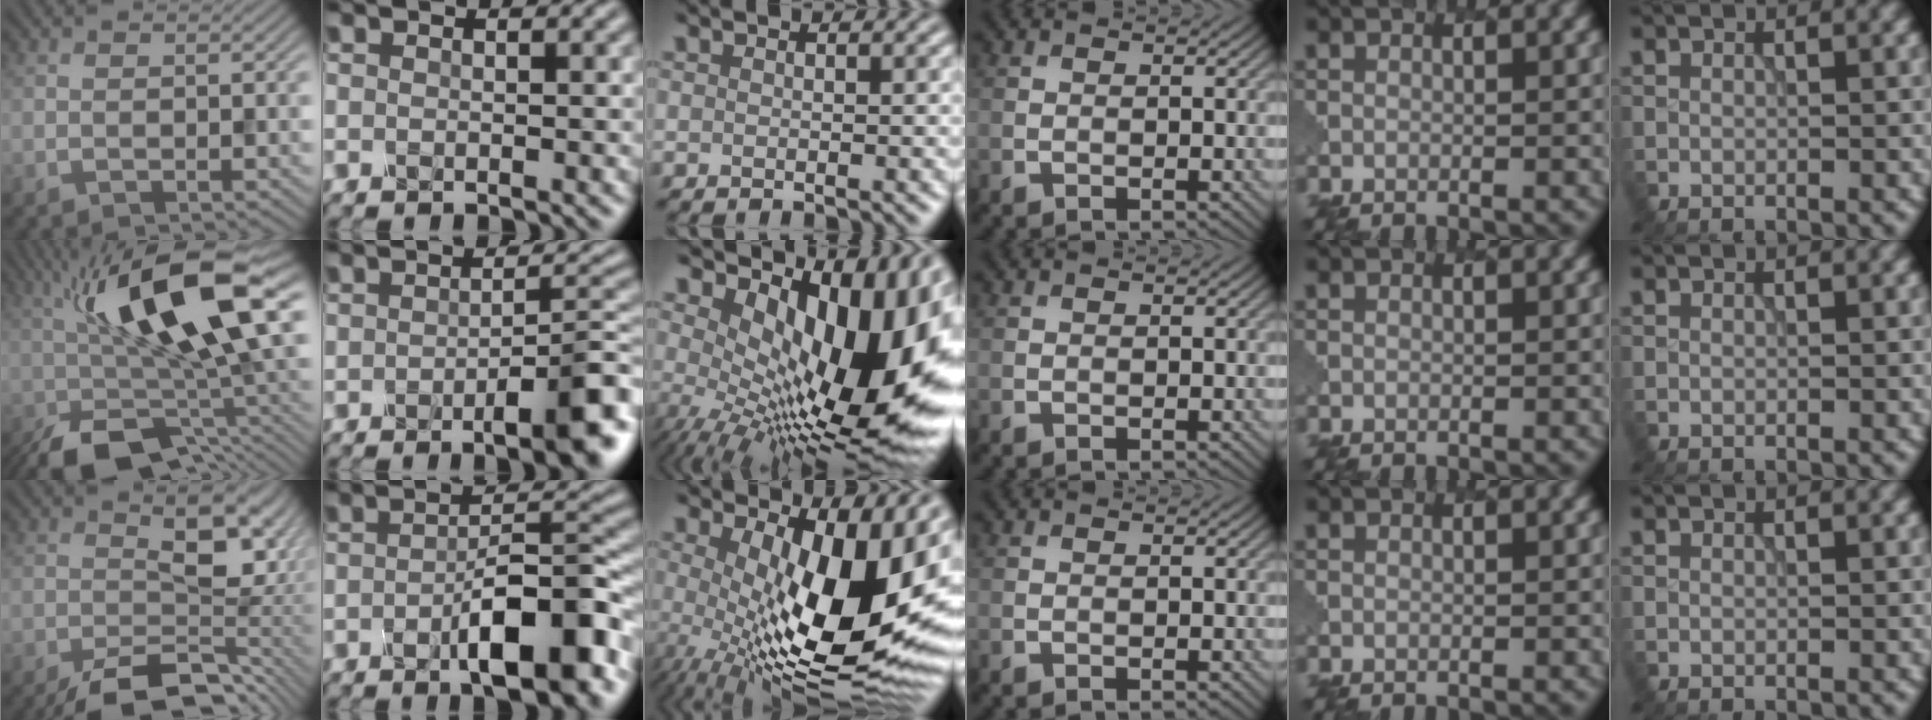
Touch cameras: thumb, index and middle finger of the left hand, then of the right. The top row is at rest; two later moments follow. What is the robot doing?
{"motion": "dispense", "object": "glue stick"}